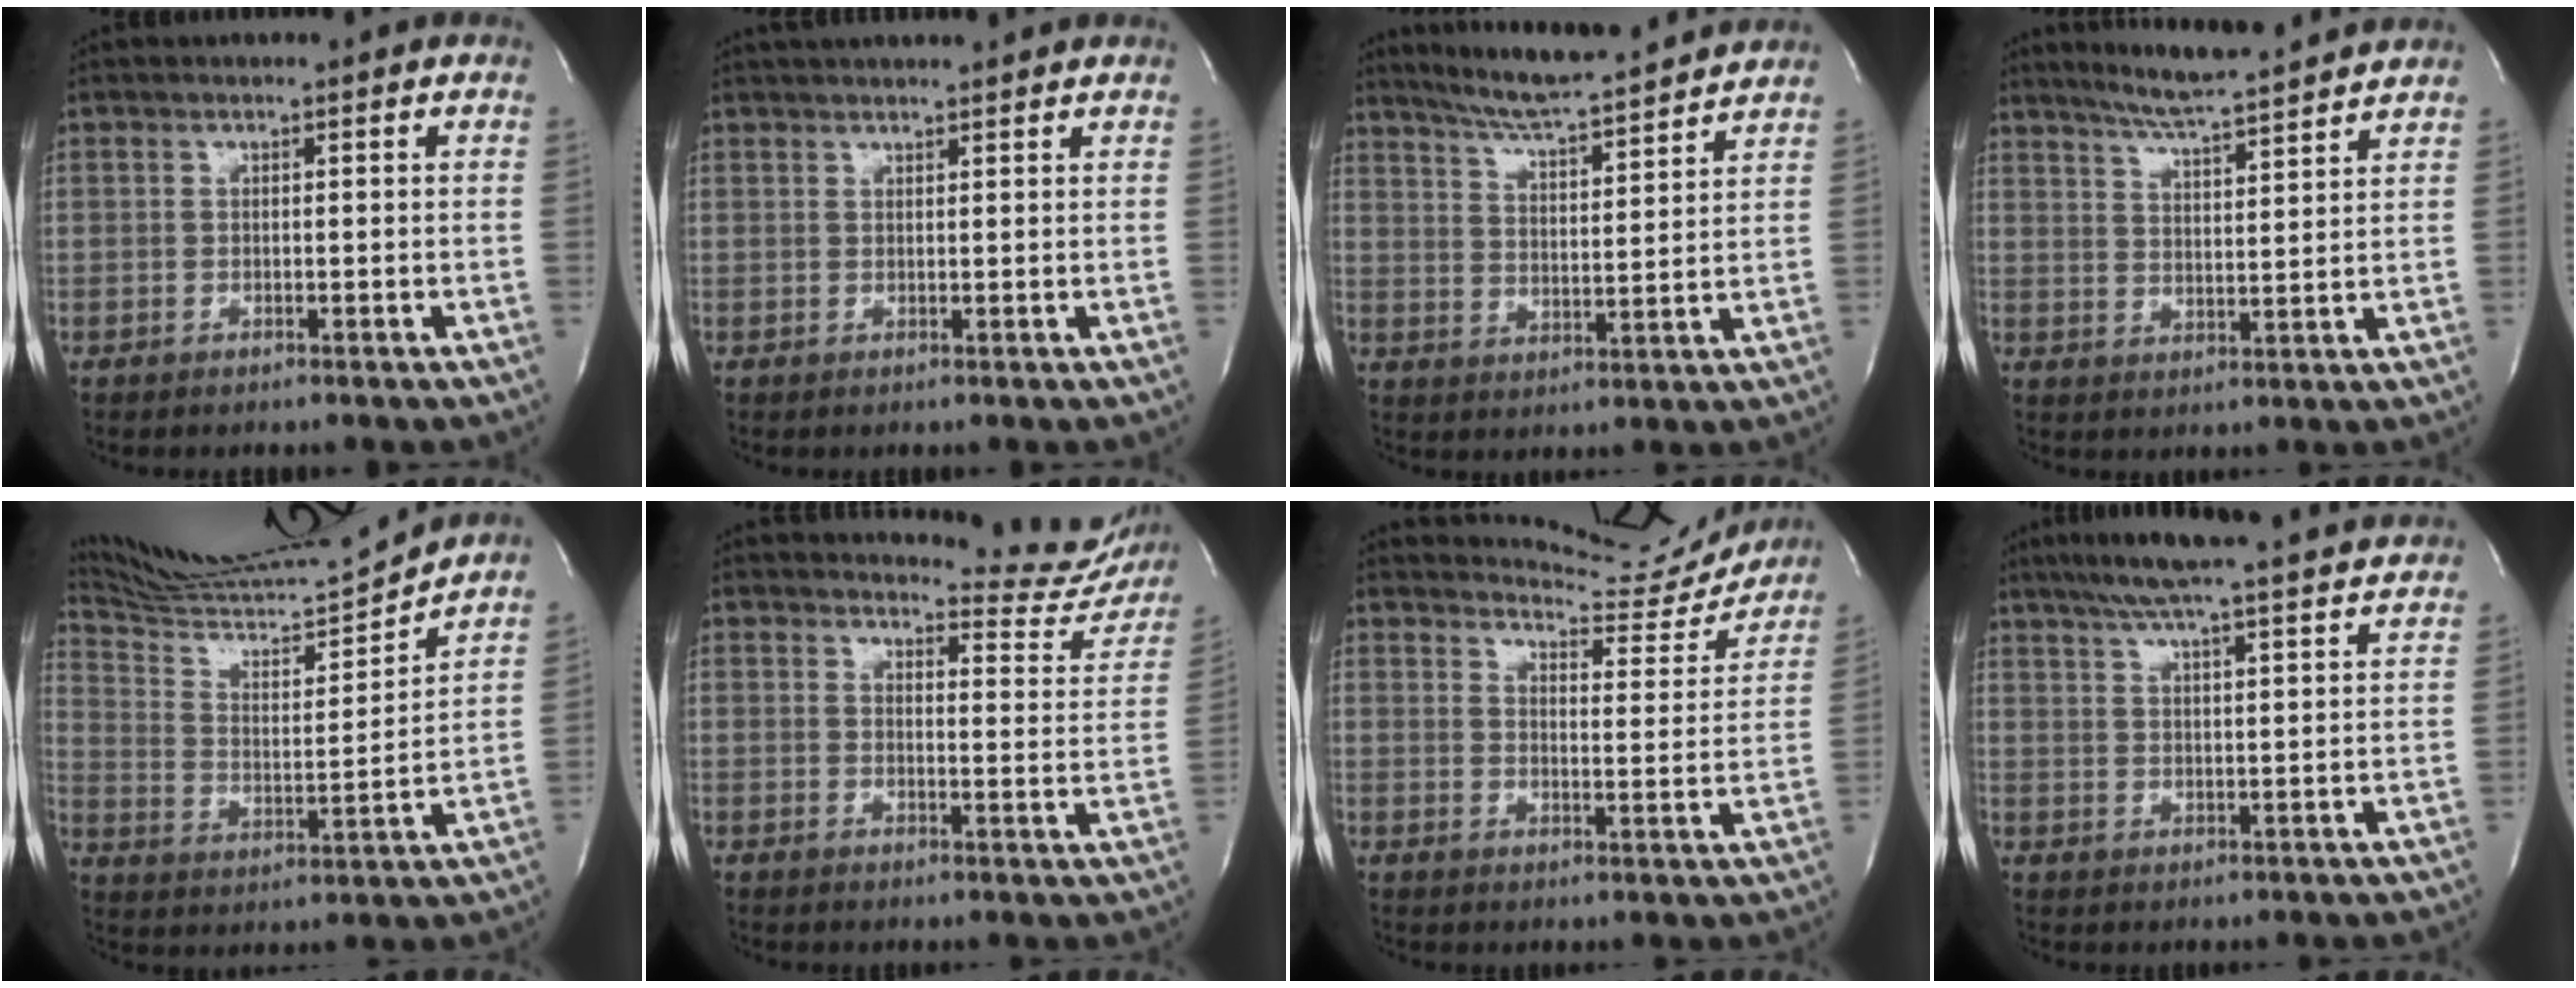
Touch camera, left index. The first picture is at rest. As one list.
[{"total": 7.7, "force": [7.0, 0.6, 3.0], "torque": [-0.050, 0.025, 0.092]}, {"total": 14.6, "force": [13.4, 0.6, 5.8], "torque": [-0.101, 0.006, 0.203]}, {"total": 11.6, "force": [10.6, -0.1, 4.8], "torque": [-0.086, 0.010, 0.159]}, {"total": 17.0, "force": [16.2, -1.5, 5.0], "torque": [-0.103, -0.036, 0.269]}, {"total": 11.0, "force": [10.9, 1.6, -0.1], "torque": [0.018, -0.075, 0.104]}, {"total": 10.4, "force": [10.4, 0.8, -0.5], "torque": [0.006, -0.048, 0.123]}, {"total": 20.3, "force": [18.4, 0.6, 8.6], "torque": [-0.144, 0.010, 0.247]}]